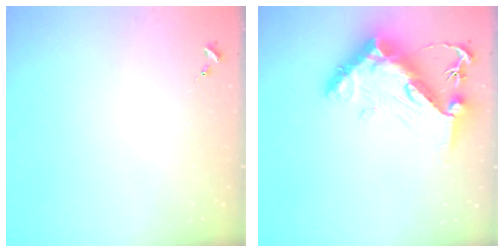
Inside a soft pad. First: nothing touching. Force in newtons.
{"total": 19.4, "press": 19.3, "slide": 1.7}